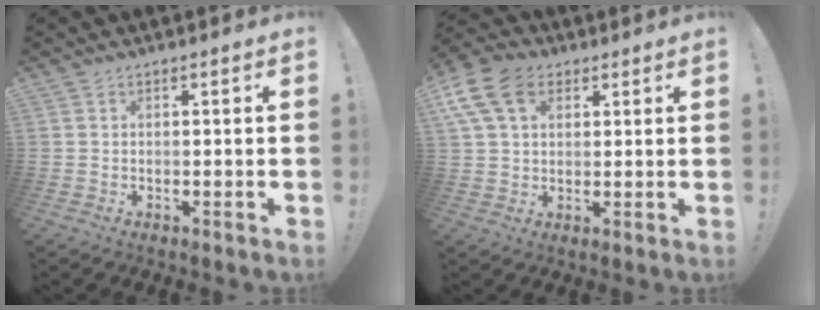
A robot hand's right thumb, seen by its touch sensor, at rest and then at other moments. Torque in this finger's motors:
{"motor_torque": [0.74, 0.87, 0.27, 0.00, 0.05]}